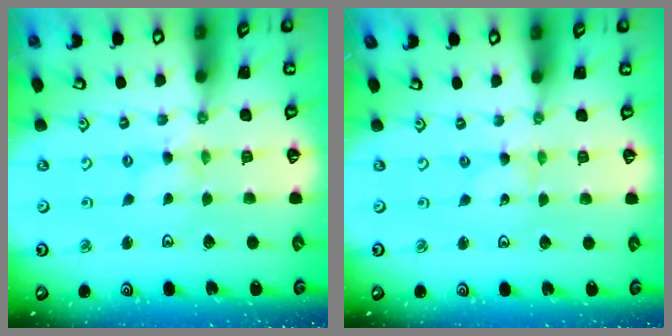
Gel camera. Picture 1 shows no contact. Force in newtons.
{"total": 0.0}